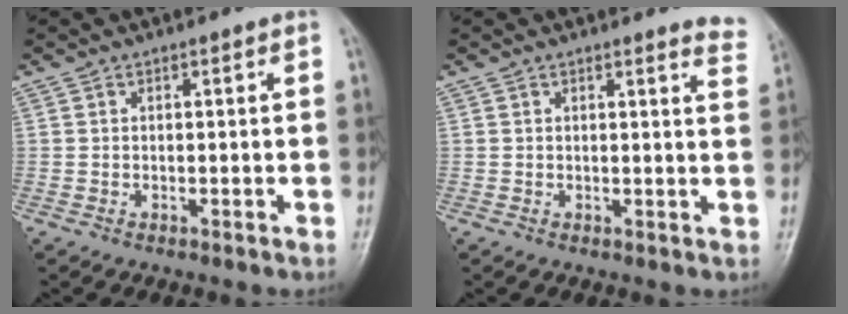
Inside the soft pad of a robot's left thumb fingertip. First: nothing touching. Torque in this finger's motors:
{"motor_torque": [0.14, -0.11, 0.05, 0.13, 0.00]}